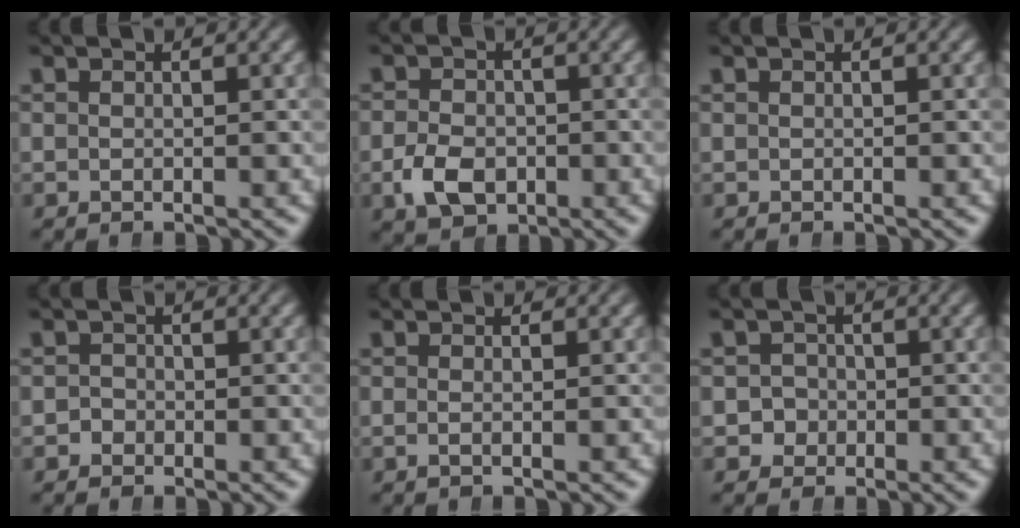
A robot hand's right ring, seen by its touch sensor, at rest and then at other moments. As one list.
[{"total": 3.2, "force": [-1.3, 2.3, 1.8], "torque": [-0.037, -0.018, -0.016]}, {"total": 0.0}, {"total": 1.0, "force": [-0.6, 0.8, -0.3], "torque": [0.000, -0.011, -0.010]}, {"total": 0.7, "force": [-0.4, 0.0, 0.5], "torque": [-0.026, -0.014, -0.006]}, {"total": 3.8, "force": [-0.7, 3.7, 0.4], "torque": [-0.028, -0.007, -0.020]}]